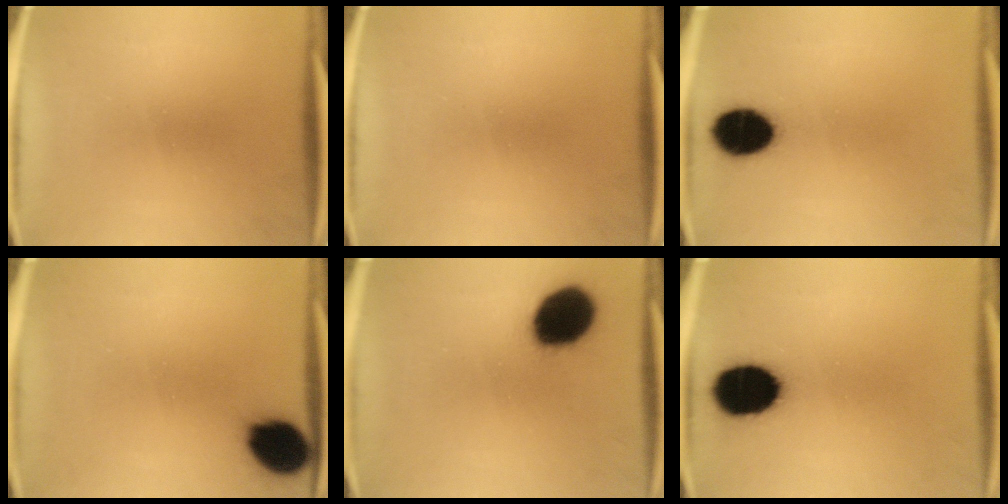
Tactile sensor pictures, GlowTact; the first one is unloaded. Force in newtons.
{"total": 0.0}
{"total": 11.5}
{"total": 11.4}
{"total": 17.3}
{"total": 15.9}